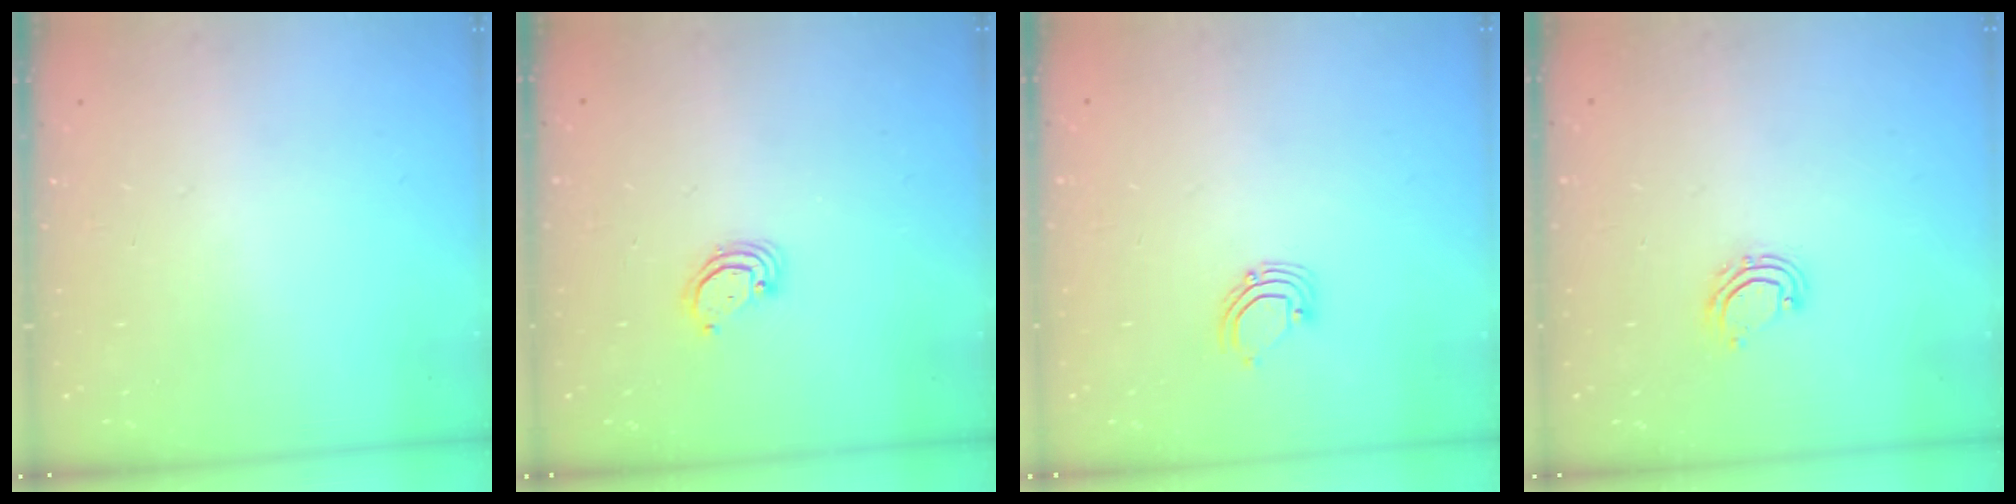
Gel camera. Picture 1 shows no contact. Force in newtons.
{"total": 3.2, "press": 3.2, "slide": 0.2}
{"total": 3.8, "press": 3.8, "slide": 0.3}
{"total": 6.5, "press": 6.5, "slide": 0.4}